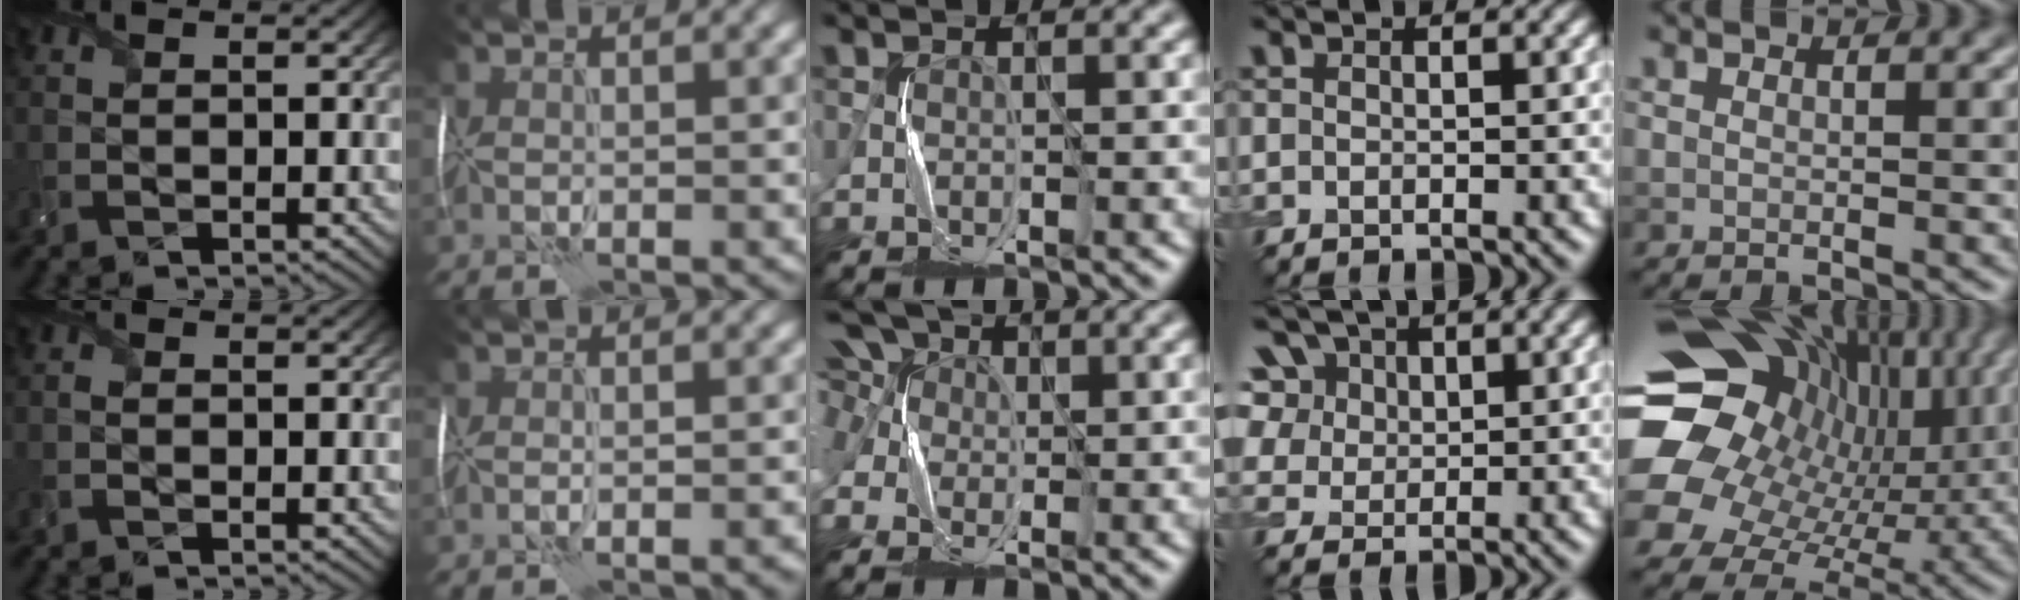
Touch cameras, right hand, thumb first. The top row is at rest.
{"thumb": {"total": 0.8, "force": [-0.3, 0.5, 0.5], "torque": [-0.016, -0.002, -0.007]}, "index": {"total": 1.3, "force": [-0.9, 0.5, 0.8], "torque": [-0.009, 0.005, -0.011]}, "middle": {"total": 7.6, "force": [2.7, 6.0, 3.8], "torque": [-0.086, 0.031, 0.026]}, "ring": {"total": 9.9, "force": [4.8, 7.4, 4.4], "torque": [-0.108, 0.027, 0.071]}, "little": {"total": 18.0, "force": [4.0, 14.1, 10.5], "torque": [-0.199, -0.001, 0.091]}}